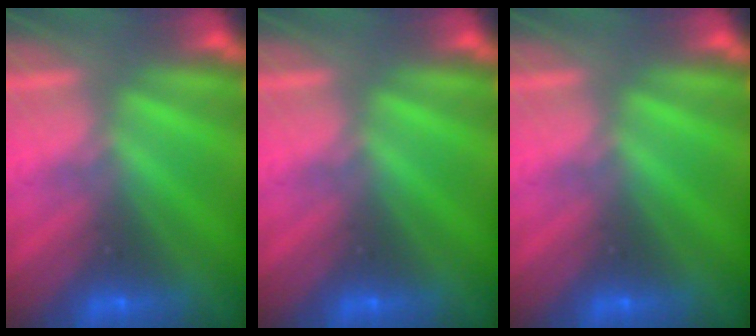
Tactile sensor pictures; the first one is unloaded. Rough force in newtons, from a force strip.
{"total": 0.0}
{"total": 0.0}